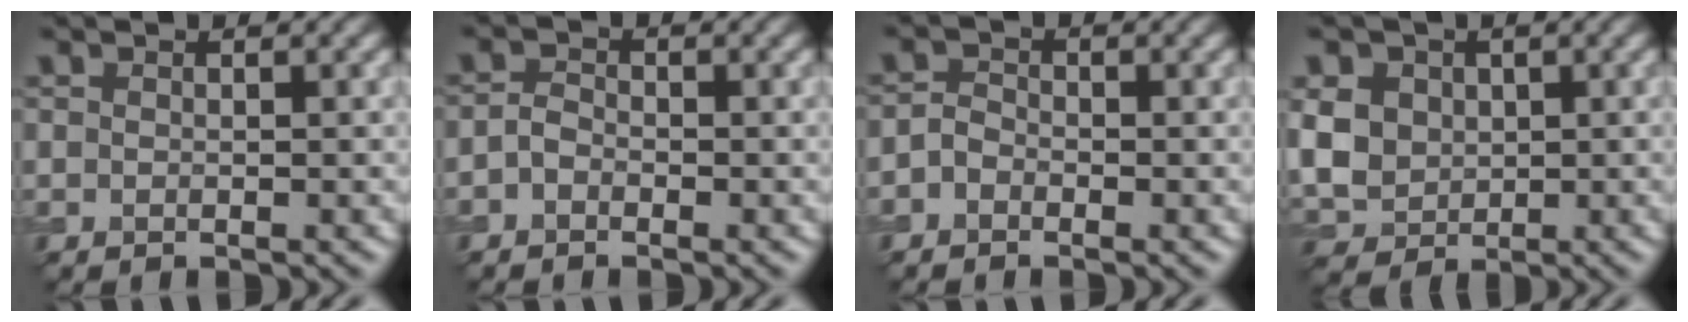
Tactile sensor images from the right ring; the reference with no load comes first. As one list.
[{"total": 0.8, "force": [-0.7, 0.3, 0.3], "torque": [-0.012, 0.011, -0.012]}, {"total": 0.9, "force": [-0.8, 0.4, 0.2], "torque": [-0.010, 0.011, -0.016]}, {"total": 4.7, "force": [1.0, 4.2, 2.0], "torque": [-0.067, 0.016, 0.023]}]